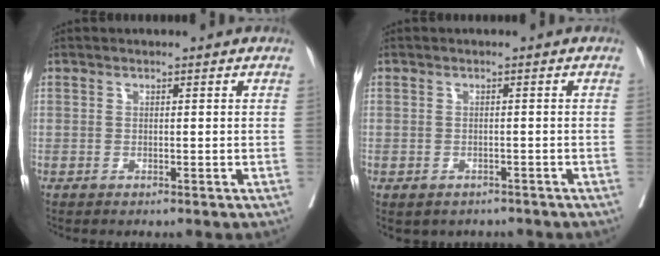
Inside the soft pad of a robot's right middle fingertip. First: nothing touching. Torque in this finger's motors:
{"motor_torque": [0.97, -1.17, 0.09, 0.03]}